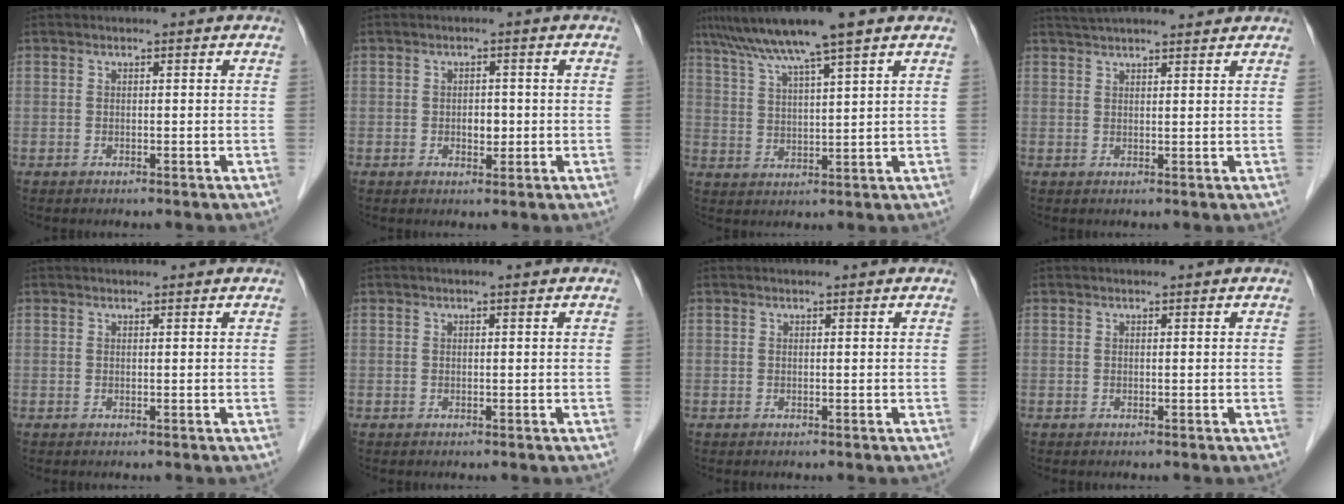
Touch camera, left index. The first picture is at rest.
{"total": 2.2, "force": [-0.3, 1.4, 1.7], "torque": [-0.026, 0.002, -0.002]}
{"total": 10.9, "force": [8.1, -0.5, 7.2], "torque": [-0.128, 0.024, 0.137]}
{"total": 10.5, "force": [9.5, 1.4, 4.1], "torque": [-0.061, 0.030, 0.133]}
{"total": 2.1, "force": [2.0, 0.2, 0.4], "torque": [-0.008, 0.016, 0.025]}
{"total": 1.0, "force": [0.8, 0.0, 0.6], "torque": [-0.013, 0.008, 0.013]}
{"total": 1.3, "force": [1.2, 0.0, 0.3], "torque": [-0.009, 0.010, 0.016]}
{"total": 0.9, "force": [0.9, 0.0, 0.2], "torque": [-0.009, 0.008, 0.013]}